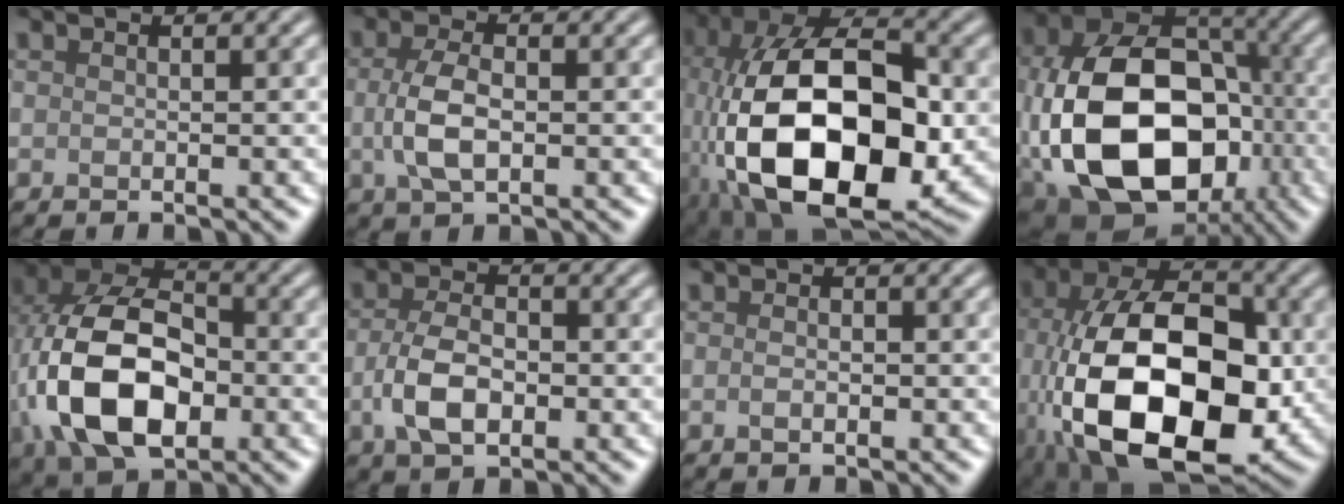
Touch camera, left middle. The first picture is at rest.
{"total": 3.8, "force": [-0.2, 1.9, 3.3], "torque": [-0.077, 0.001, -0.003]}
{"total": 17.0, "force": [-3.9, 9.2, 13.8], "torque": [-0.245, -0.001, -0.069]}
{"total": 17.0, "force": [-2.9, 12.1, 11.6], "torque": [-0.241, -0.022, -0.042]}
{"total": 13.1, "force": [-2.2, 8.5, 9.7], "torque": [-0.218, -0.009, -0.049]}
{"total": 4.7, "force": [-1.1, 2.8, 3.7], "torque": [-0.077, -0.001, -0.024]}
{"total": 1.1, "force": [-0.1, 0.6, 0.9], "torque": [-0.007, -0.005, -0.003]}
{"total": 15.9, "force": [-3.7, 9.0, 12.6], "torque": [-0.216, -0.008, -0.068]}